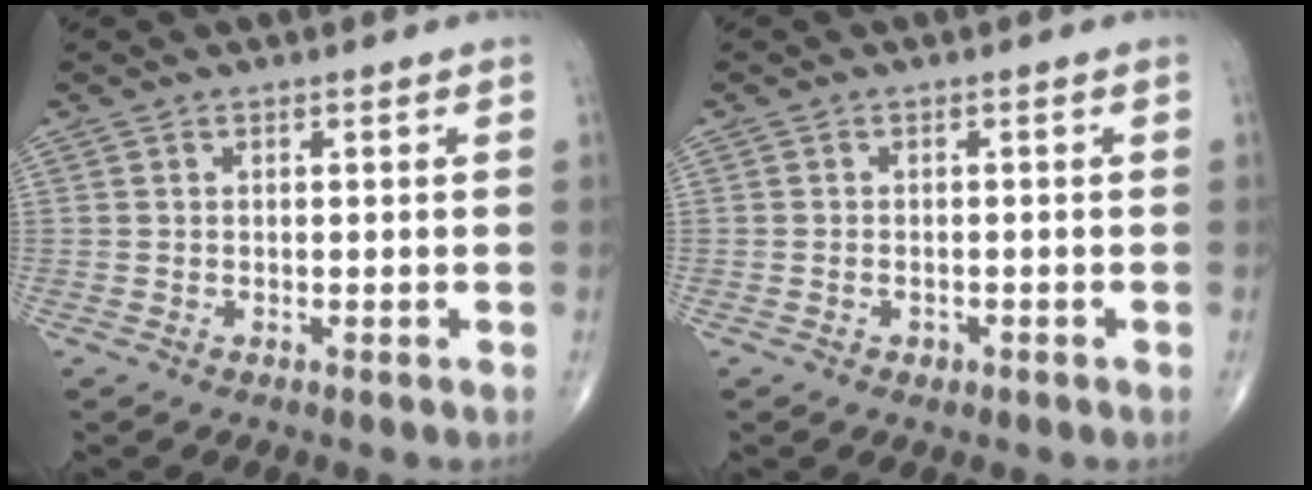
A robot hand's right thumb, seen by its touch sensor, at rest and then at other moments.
{"total": 1.2, "force": [-0.6, 0.9, 0.5], "torque": [-0.008, 0.005, -0.006]}